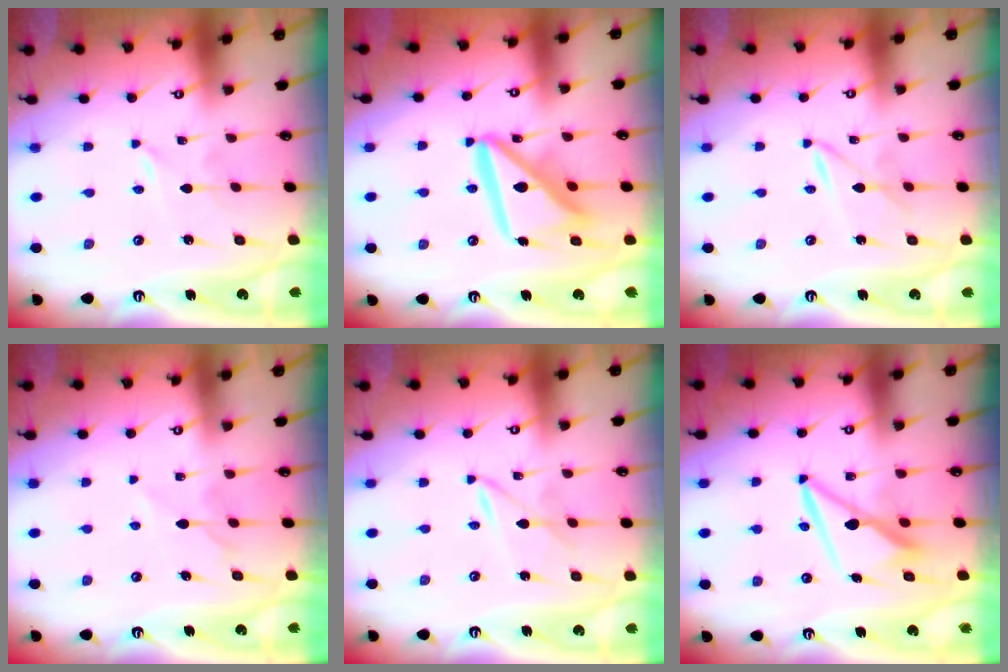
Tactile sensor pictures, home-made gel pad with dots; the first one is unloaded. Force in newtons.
{"total": 15.9, "press": 15.8, "slide": 1.9}
{"total": 2.1, "press": 2.1, "slide": 0.3}
{"total": 5.3, "press": 5.2, "slide": 0.7}
{"total": 2.1, "press": 2.1, "slide": 0.3}
{"total": 9.7, "press": 9.6, "slide": 1.2}